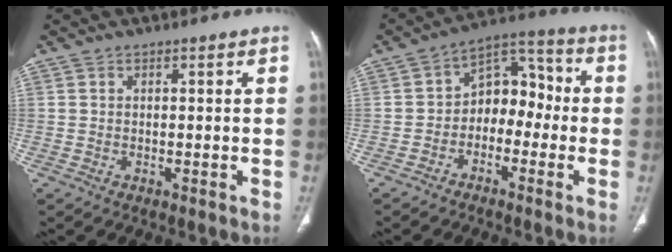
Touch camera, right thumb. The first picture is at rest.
{"total": 9.9, "force": [-2.0, 7.1, 6.6], "torque": [-0.055, 0.048, -0.049]}